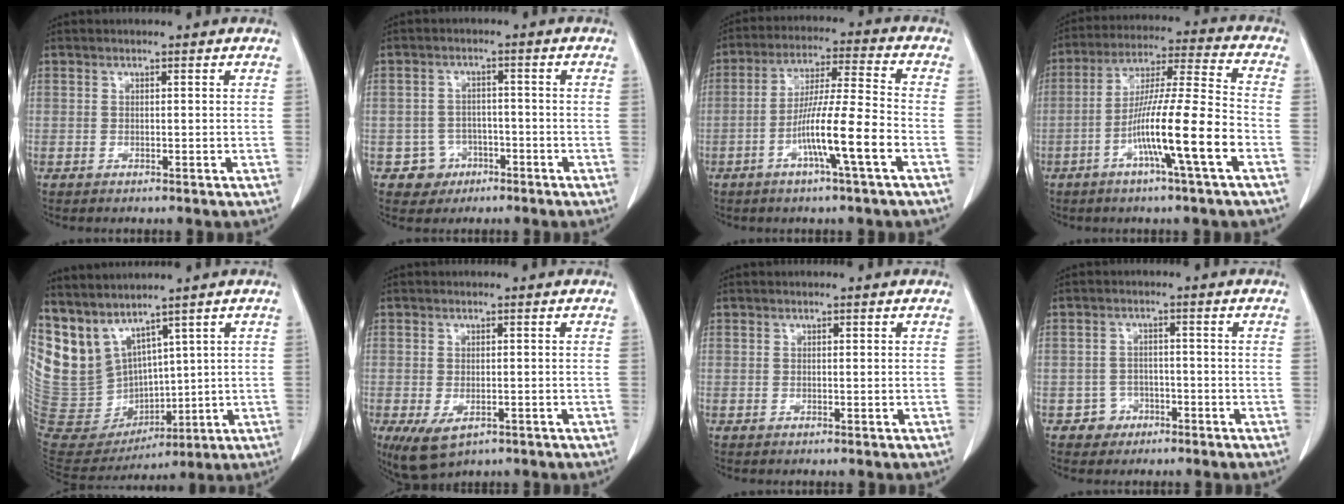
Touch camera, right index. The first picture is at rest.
{"total": 4.3, "force": [-2.1, 3.8, 0.0], "torque": [0.009, 0.017, -0.029]}
{"total": 10.9, "force": [-4.1, -0.5, 10.1], "torque": [-0.187, 0.002, -0.074]}
{"total": 12.3, "force": [-4.6, -0.7, 11.4], "torque": [-0.209, 0.002, -0.083]}
{"total": 12.7, "force": [9.1, 7.5, 4.7], "torque": [-0.113, 0.014, 0.221]}
{"total": 5.9, "force": [-3.0, 2.9, 4.1], "torque": [-0.076, -0.013, -0.042]}
{"total": 0.0}
{"total": 3.1, "force": [-1.7, 2.6, -0.1], "torque": [0.009, 0.015, -0.028]}